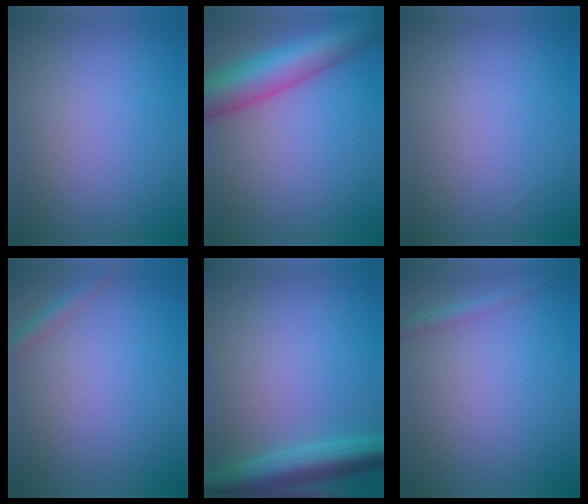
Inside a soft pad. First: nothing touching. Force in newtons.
{"total": 8.8, "press": 8.8, "slide": 0.3}
{"total": 0.0}
{"total": 1.4, "press": 1.4, "slide": 0.1}
{"total": 5.6, "press": 5.6, "slide": 0.3}
{"total": 1.3, "press": 1.3, "slide": 0.1}